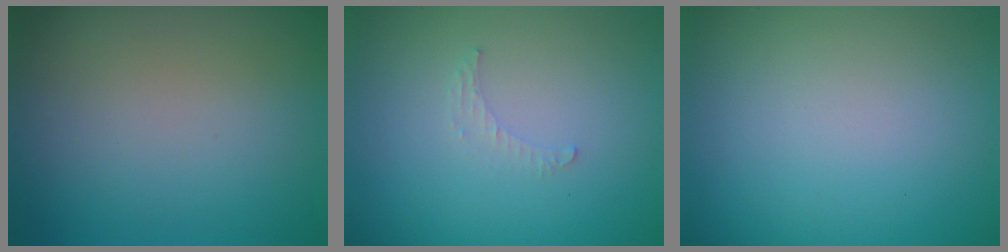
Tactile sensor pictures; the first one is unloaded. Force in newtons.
{"total": 0.8, "press": 0.8, "slide": 0.3}
{"total": 0.0}